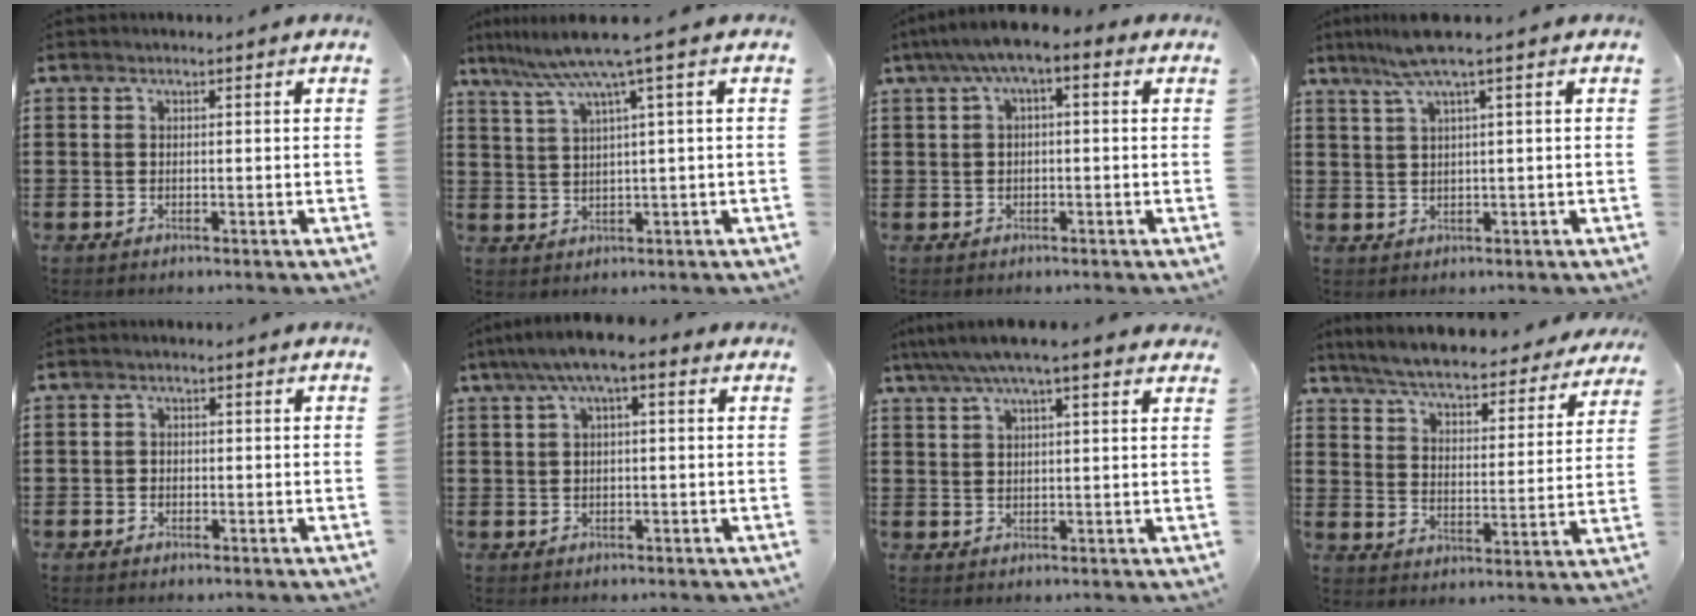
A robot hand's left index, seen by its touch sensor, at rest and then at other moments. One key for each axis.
{"total": 7.1, "fx": 3.7, "fy": -0.5, "fz": 6.1, "tx": -0.135, "ty": -0.019, "tz": 0.058}
{"total": 3.6, "fx": -0.5, "fy": 1.0, "fz": 3.5, "tx": -0.071, "ty": 0.001, "tz": -0.016}
{"total": 4.9, "fx": 2.5, "fy": -0.3, "fz": 4.2, "tx": -0.087, "ty": 0.000, "tz": 0.043}
{"total": 1.0, "fx": -0.5, "fy": 0.8, "fz": 0.1, "tx": -0.005, "ty": 0.002, "tz": -0.012}
{"total": 4.2, "fx": 1.0, "fy": 1.0, "fz": 4.0, "tx": -0.081, "ty": 0.004, "tz": 0.012}
{"total": 4.9, "fx": 3.7, "fy": 0.5, "fz": 3.2, "tx": -0.072, "ty": -0.002, "tz": 0.064}
{"total": 5.8, "fx": 5.5, "fy": 0.0, "fz": 1.6, "tx": -0.059, "ty": -0.040, "tz": 0.093}